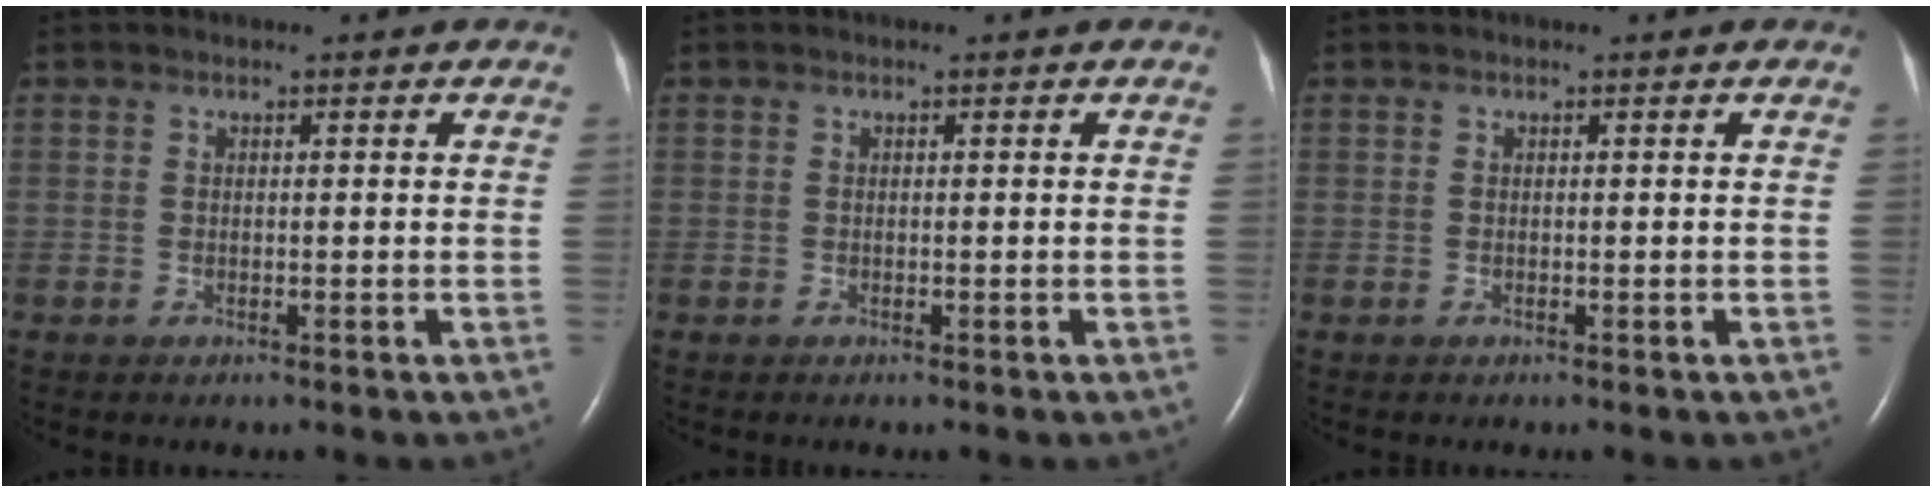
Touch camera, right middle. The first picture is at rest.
{"total": 0.0}
{"total": 0.0}